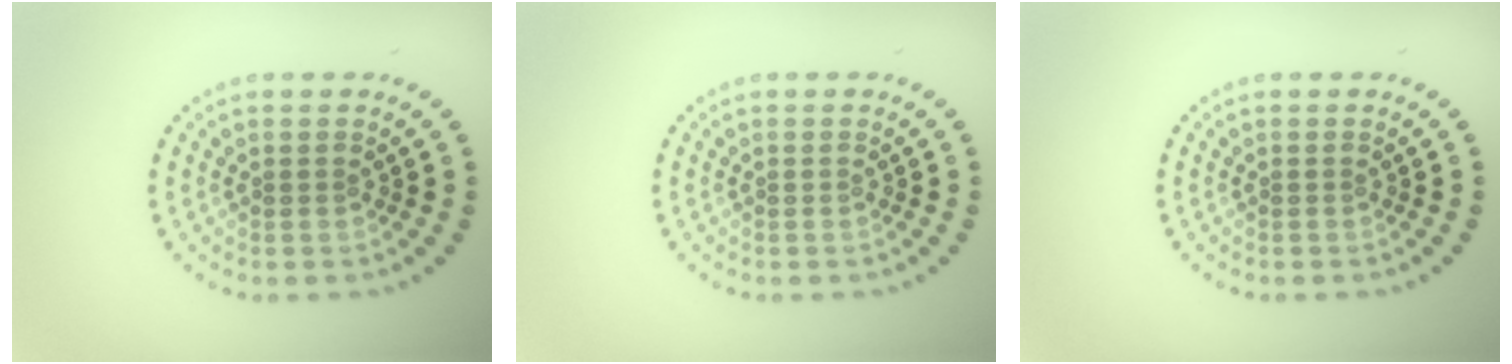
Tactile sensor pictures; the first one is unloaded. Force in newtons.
{"total": 0.0}
{"total": 0.0}